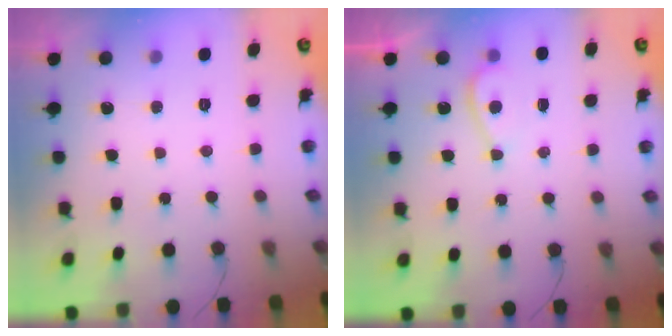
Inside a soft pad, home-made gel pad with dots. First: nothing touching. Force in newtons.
{"total": 3.7, "press": 3.2, "slide": 1.7}